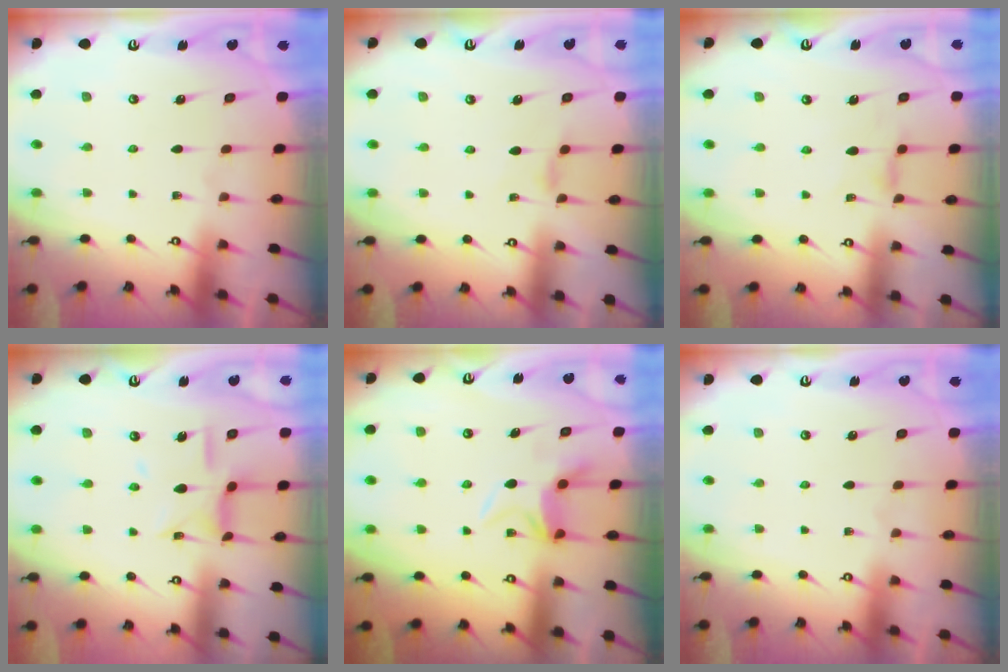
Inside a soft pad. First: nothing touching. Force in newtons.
{"total": 3.3, "press": 3.3, "slide": 0.5}
{"total": 3.0, "press": 3.0, "slide": 0.6}
{"total": 10.9, "press": 10.8, "slide": 0.9}
{"total": 5.6, "press": 5.5, "slide": 1.0}
{"total": 0.0}